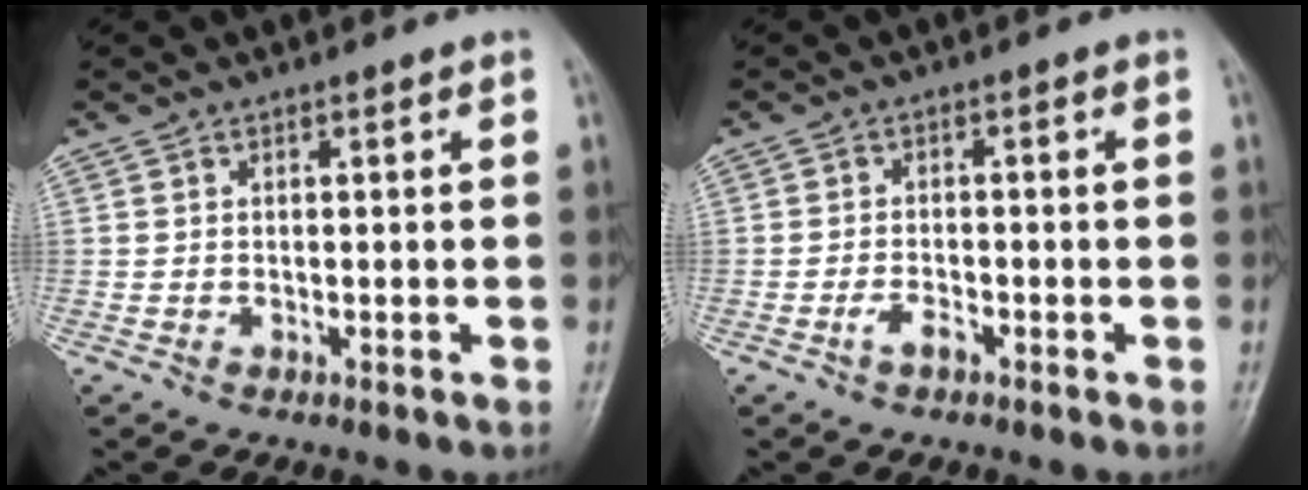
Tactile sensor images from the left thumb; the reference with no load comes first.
{"total": 2.5, "force": [-1.6, 1.2, 1.5], "torque": [-0.029, 0.011, -0.031]}